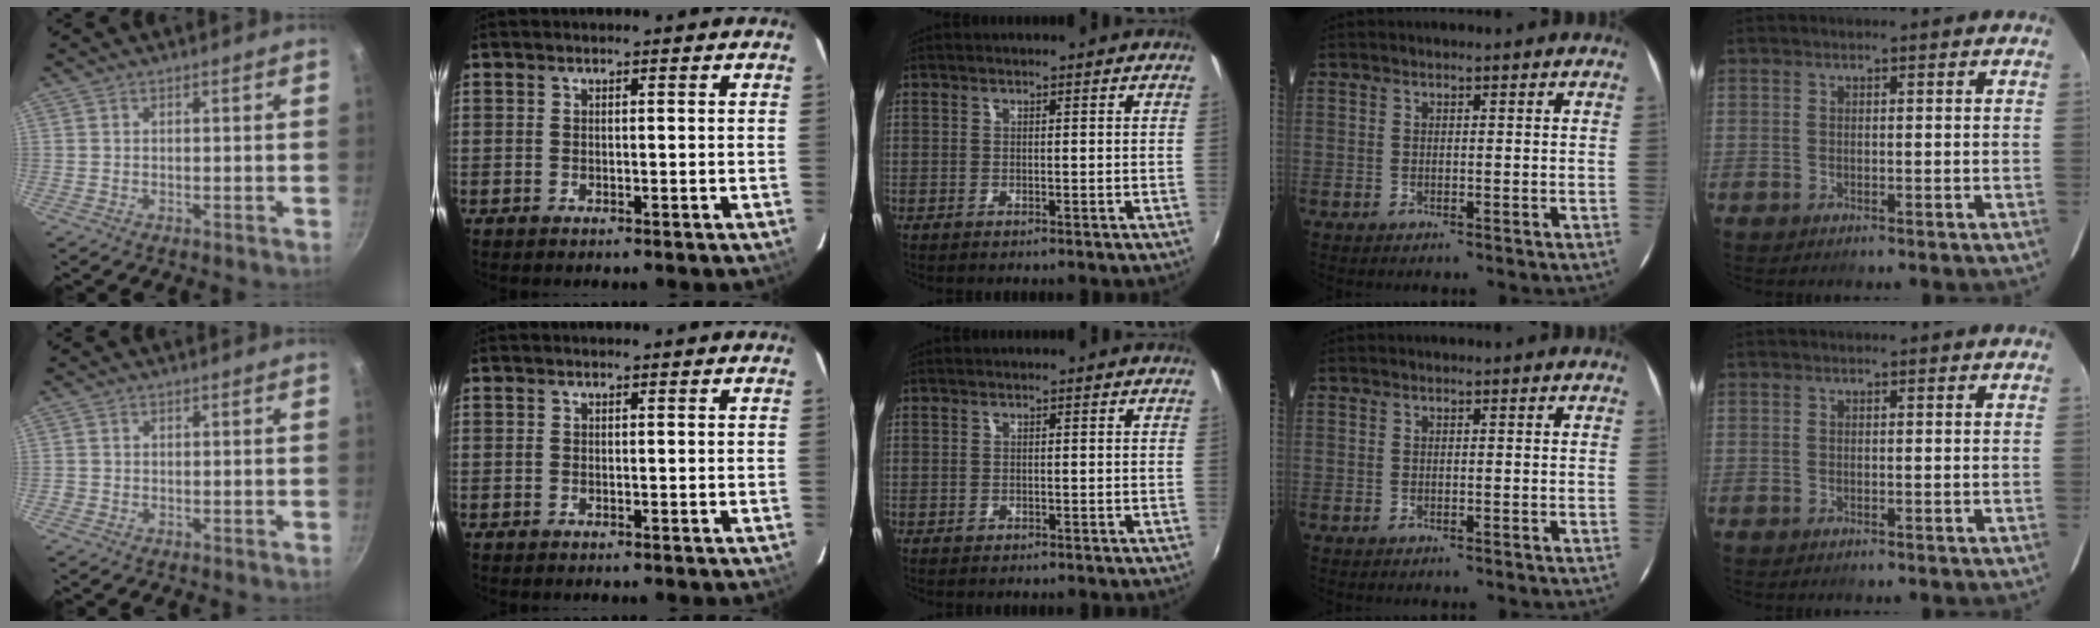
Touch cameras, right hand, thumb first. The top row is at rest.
{"thumb": {"total": 0.7, "force": [-0.3, 0.6, 0.1], "torque": [-0.002, 0.001, -0.006]}, "middle": {"total": 0.6, "force": [-0.3, 0.5, 0.1], "torque": [-0.001, -0.003, -0.005]}}